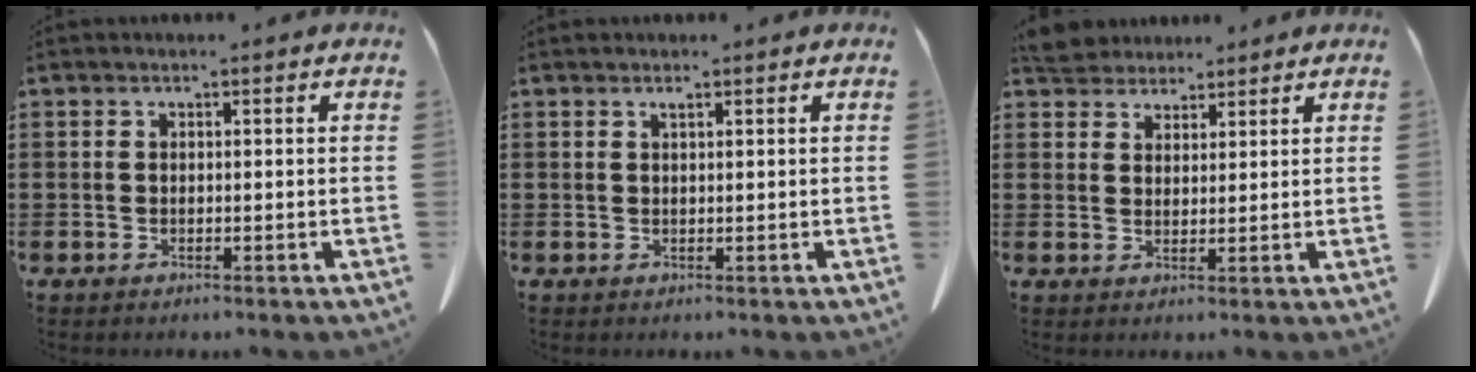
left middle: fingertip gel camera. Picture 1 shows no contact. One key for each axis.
{"total": 0.7, "fx": 0.5, "fy": 0.0, "fz": 0.5, "tx": -0.010, "ty": -0.002, "tz": 0.012}
{"total": 4.7, "fx": 4.4, "fy": 1.4, "fz": 0.8, "tx": -0.031, "ty": -0.009, "tz": 0.084}